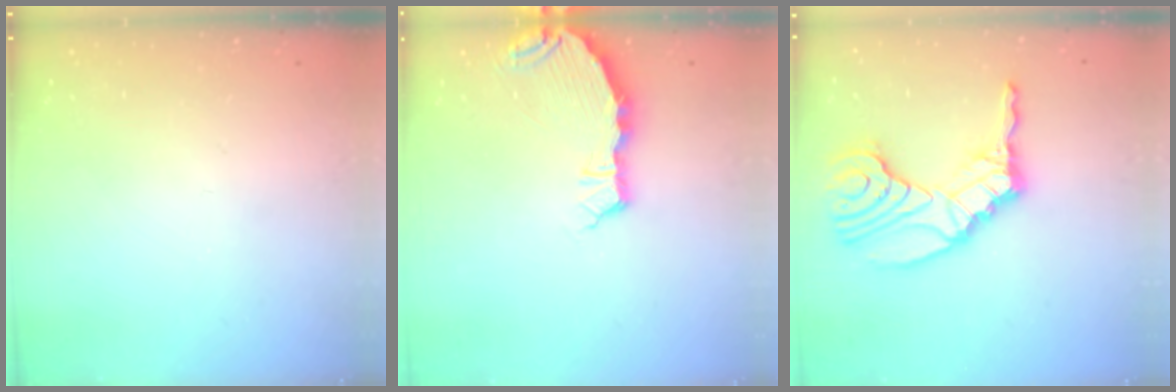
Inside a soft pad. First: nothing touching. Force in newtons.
{"total": 6.4, "press": 5.7, "slide": 2.9}
{"total": 17.0, "press": 16.8, "slide": 2.4}